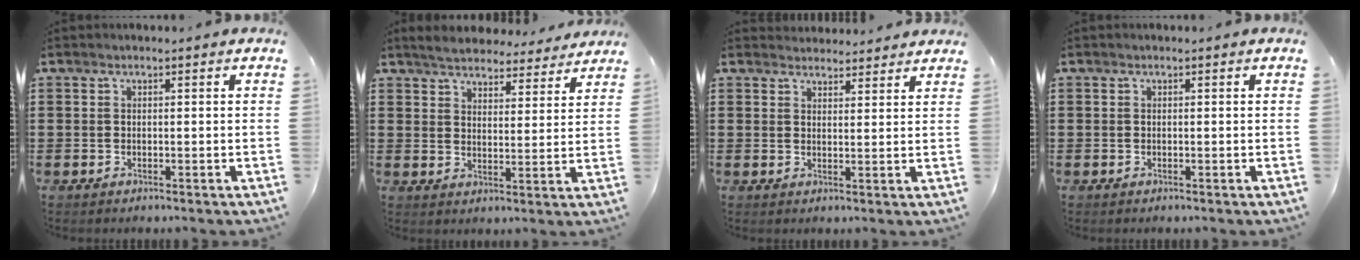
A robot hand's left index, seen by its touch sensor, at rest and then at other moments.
{"total": 4.8, "force": [4.7, 0.8, 0.6], "torque": [-0.034, -0.021, 0.084]}
{"total": 2.7, "force": [2.7, 0.4, -0.1], "torque": [-0.005, -0.007, 0.052]}
{"total": 0.0}